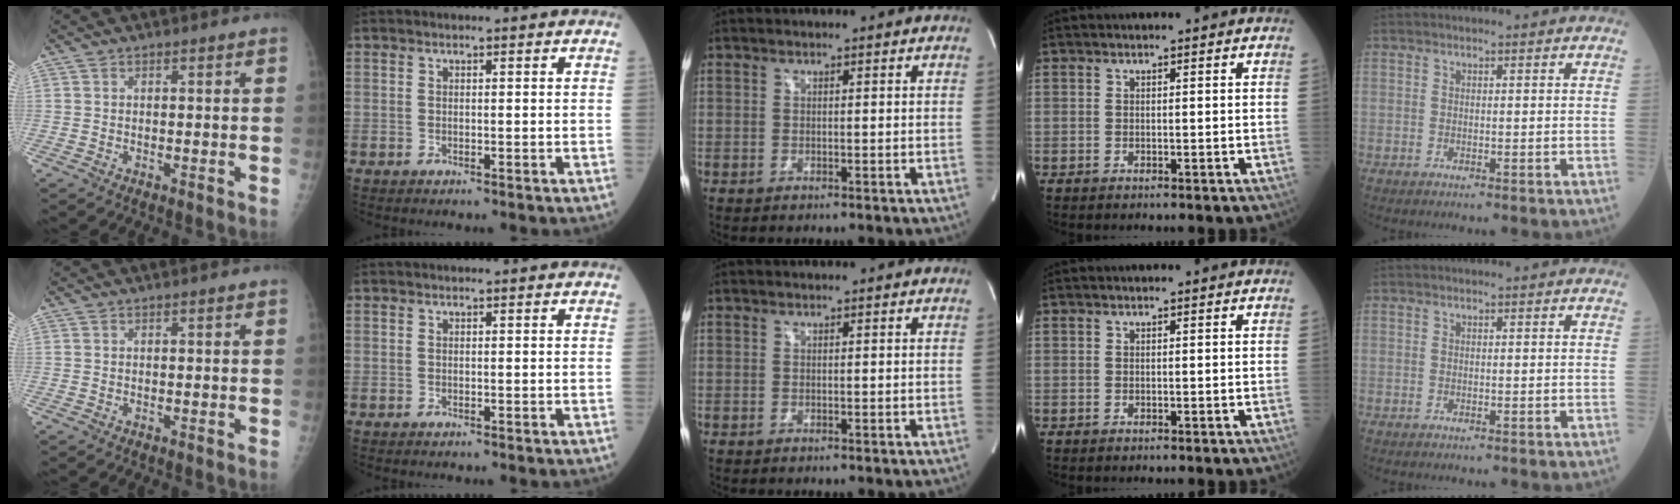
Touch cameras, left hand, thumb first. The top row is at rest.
{}